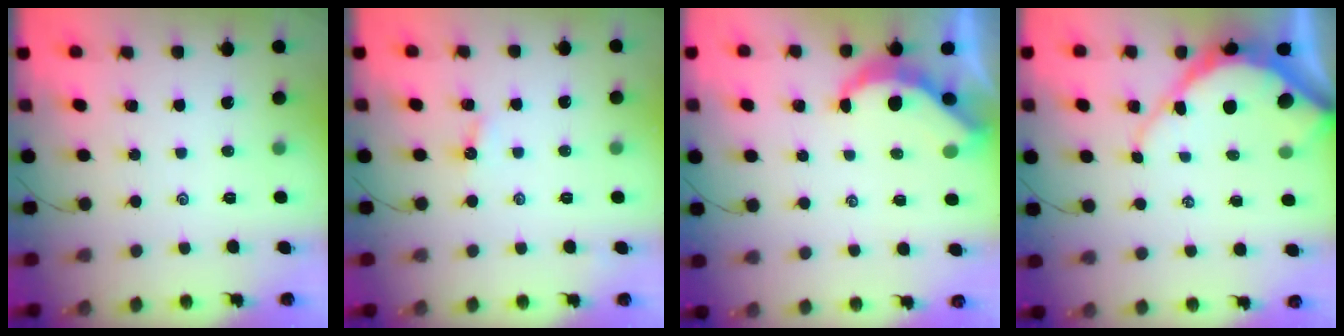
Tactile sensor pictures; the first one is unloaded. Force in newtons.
{"total": 3.9, "press": 3.9, "slide": 0.5}
{"total": 5.5, "press": 5.5, "slide": 0.4}
{"total": 10.3, "press": 10.2, "slide": 1.0}